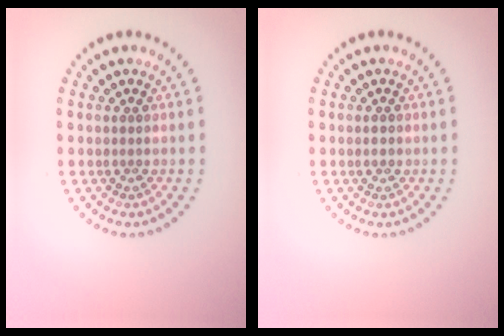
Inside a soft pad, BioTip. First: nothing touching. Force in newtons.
{"total": 1.1, "press": 1.1, "slide": 0.1}